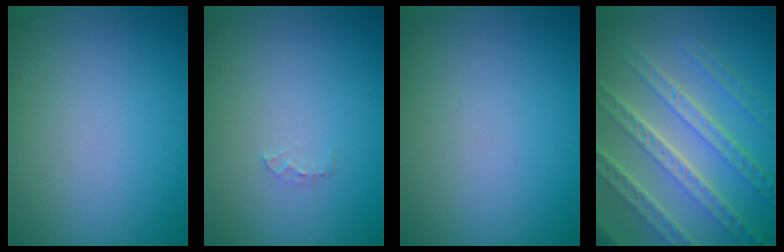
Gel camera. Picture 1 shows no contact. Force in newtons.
{"total": 0.7, "press": 0.7, "slide": 0.1}
{"total": 0.0}
{"total": 7.8, "press": 5.5, "slide": 5.6}